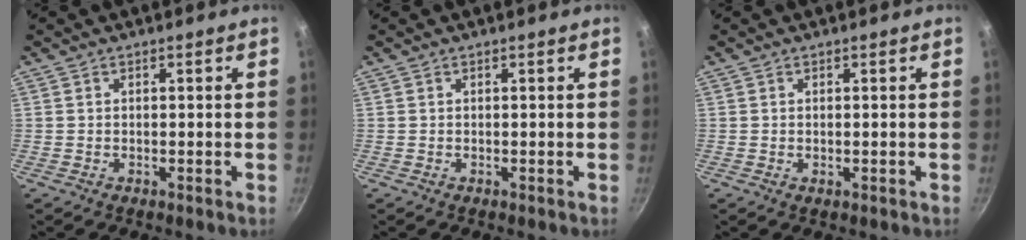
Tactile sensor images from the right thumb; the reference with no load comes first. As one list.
[{"total": 0.0}, {"total": 0.5, "force": [-0.1, 0.2, 0.5], "torque": [-0.007, -0.002, -0.002]}]